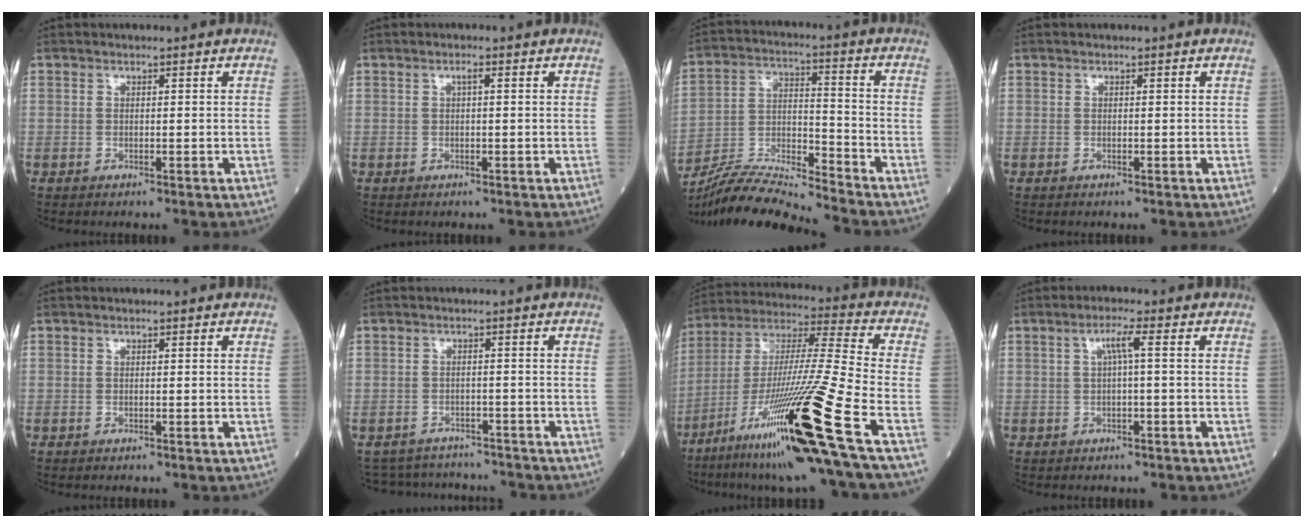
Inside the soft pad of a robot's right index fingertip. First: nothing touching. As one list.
[{"total": 0.9, "force": [0.2, 0.1, 0.8], "torque": [-0.017, 0.002, 0.003]}, {"total": 12.7, "force": [-12.2, -1.1, 3.3], "torque": [-0.062, 0.008, -0.229]}, {"total": 0.0}, {"total": 0.0}, {"total": 8.7, "force": [-8.2, 2.9, 0.6], "torque": [-0.011, 0.018, -0.107]}, {"total": 23.8, "force": [-12.1, -1.7, 20.4], "torque": [-0.366, -0.039, -0.218]}, {"total": 2.7, "force": [0.4, -0.2, 2.7], "torque": [-0.051, 0.007, 0.008]}]